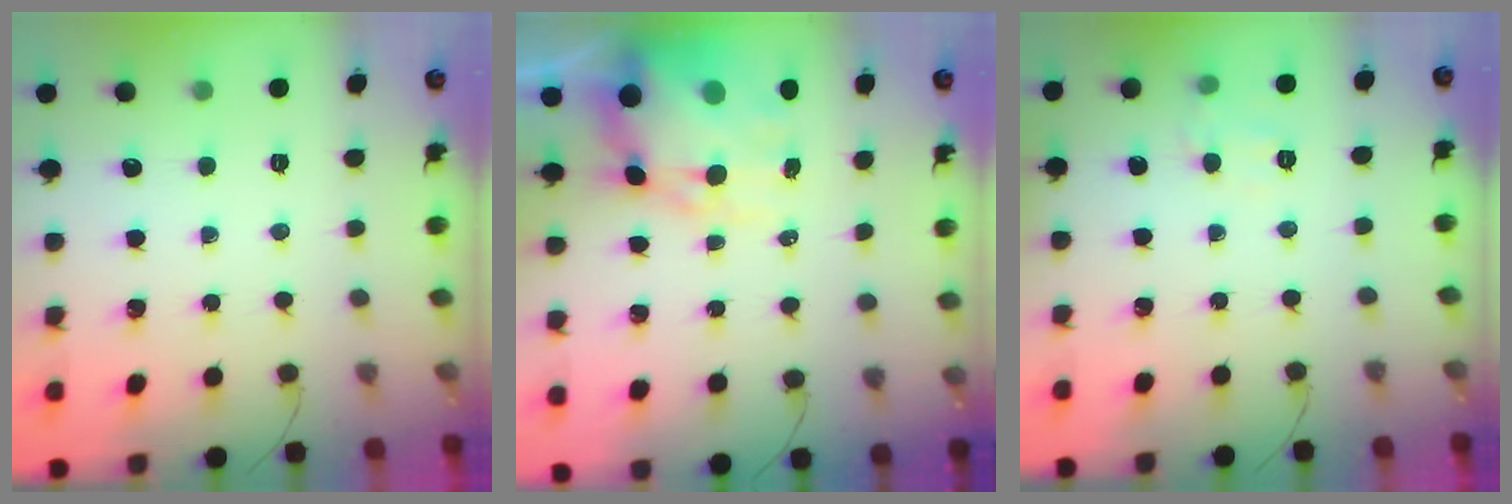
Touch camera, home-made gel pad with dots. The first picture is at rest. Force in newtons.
{"total": 12.6, "press": 12.2, "slide": 3.1}
{"total": 6.8, "press": 6.7, "slide": 0.9}